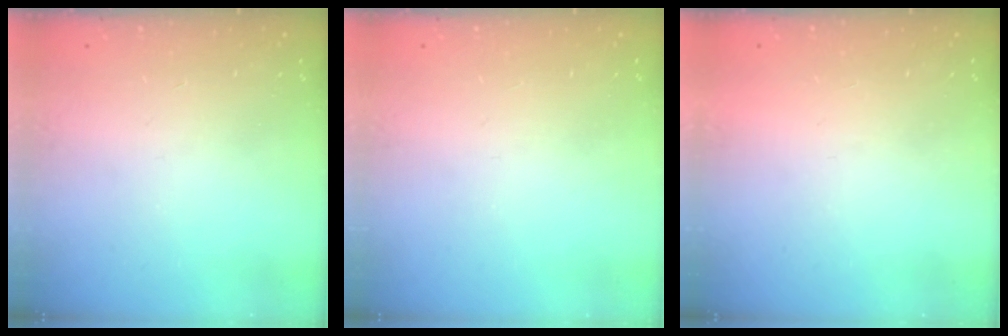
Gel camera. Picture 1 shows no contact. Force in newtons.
{"total": 0.0}
{"total": 1.5, "press": 1.5, "slide": 0.1}